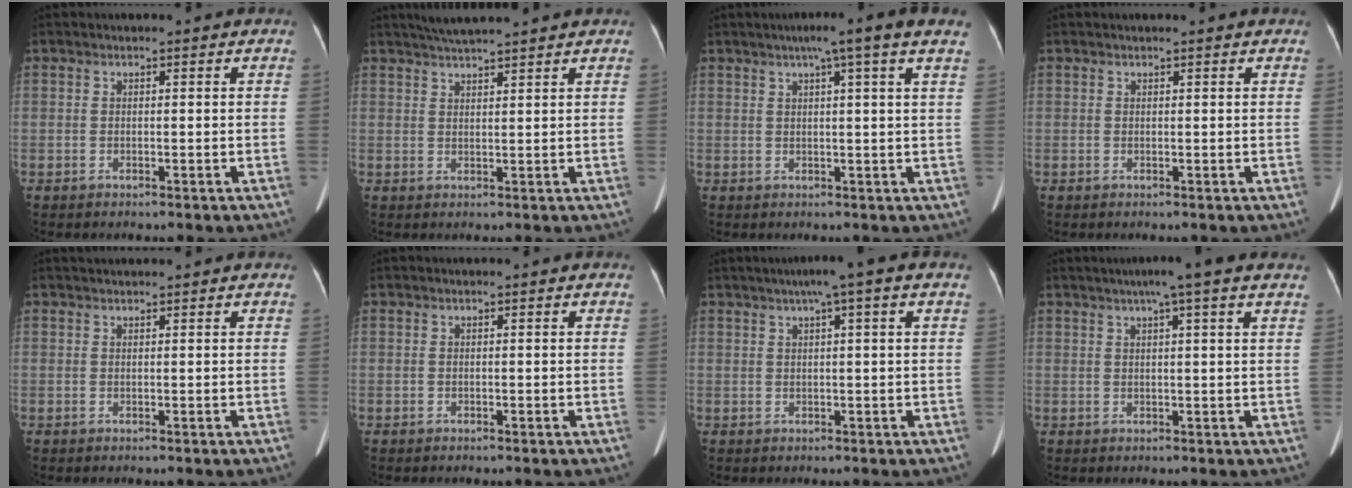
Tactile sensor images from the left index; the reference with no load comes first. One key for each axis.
{"total": 5.7, "fx": 5.1, "fy": -0.5, "fz": 2.4, "tx": -0.046, "ty": 0.024, "tz": 0.087}
{"total": 7.3, "fx": 4.9, "fy": -1.0, "fz": 5.4, "tx": -0.074, "ty": 0.022, "tz": 0.054}
{"total": 0.9, "fx": 0.8, "fy": 0.0, "fz": 0.4, "tx": -0.009, "ty": 0.010, "tz": 0.011}
{"total": 2.0, "fx": 1.9, "fy": 0.0, "fz": 0.5, "tx": -0.004, "ty": 0.022, "tz": 0.031}
{"total": 0.0}
{"total": 5.6, "fx": 3.1, "fy": -0.4, "fz": 4.7, "tx": -0.072, "ty": 0.027, "tz": 0.044}
{"total": 6.5, "fx": 4.5, "fy": -0.6, "fz": 4.6, "tx": -0.074, "ty": 0.021, "tz": 0.057}